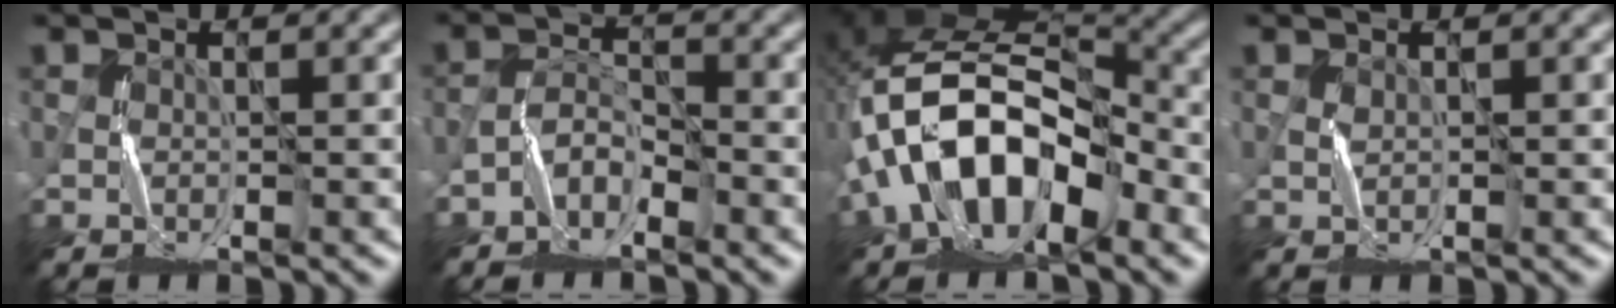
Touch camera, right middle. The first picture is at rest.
{"total": 2.3, "force": [-1.9, 0.9, 0.8], "torque": [-0.014, 0.010, -0.043]}
{"total": 12.3, "force": [-4.5, 7.1, 9.0], "torque": [-0.160, 0.008, -0.093]}
{"total": 0.5, "force": [0.5, -0.1, -0.2], "torque": [0.000, 0.001, 0.009]}